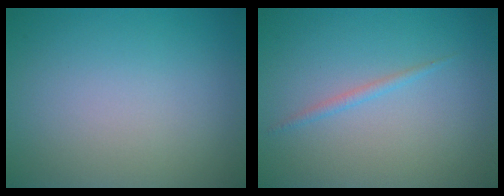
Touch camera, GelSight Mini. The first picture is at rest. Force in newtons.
{"total": 0.9, "press": 0.9, "slide": 0.1}